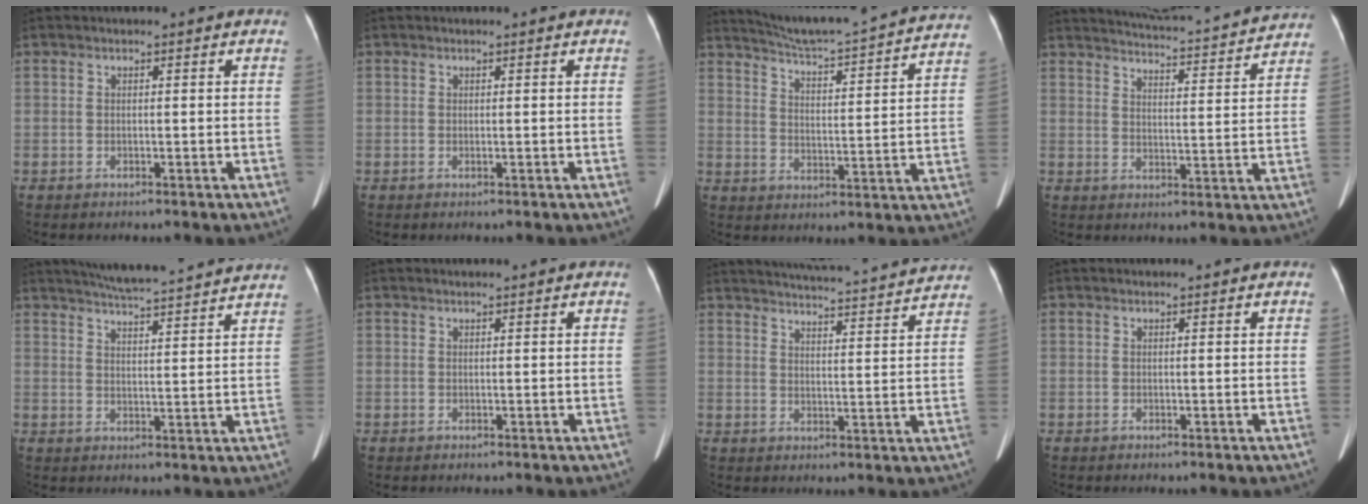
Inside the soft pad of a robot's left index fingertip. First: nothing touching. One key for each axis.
{"total": 0.6, "fx": 0.5, "fy": 0.0, "fz": 0.4, "tx": -0.004, "ty": 0.008, "tz": 0.008}
{"total": 24.5, "fx": 22.8, "fy": 0.6, "fz": 8.8, "tx": -0.142, "ty": -0.044, "tz": 0.292}
{"total": 20.2, "fx": 19.2, "fy": 1.4, "fz": 5.8, "tx": -0.088, "ty": -0.020, "tz": 0.244}
{"total": 17.3, "fx": 15.9, "fy": 0.3, "fz": 6.8, "tx": -0.112, "ty": 0.009, "tz": 0.210}
{"total": 1.3, "fx": 1.2, "fy": -0.1, "fz": 0.4, "tx": -0.007, "ty": 0.013, "tz": 0.022}
{"total": 22.3, "fx": 21.1, "fy": 1.7, "fz": 6.9, "tx": -0.107, "ty": -0.012, "tz": 0.265}
{"total": 1.1, "fx": 1.0, "fy": 0.1, "fz": 0.4, "tx": -0.006, "ty": 0.015, "tz": 0.015}